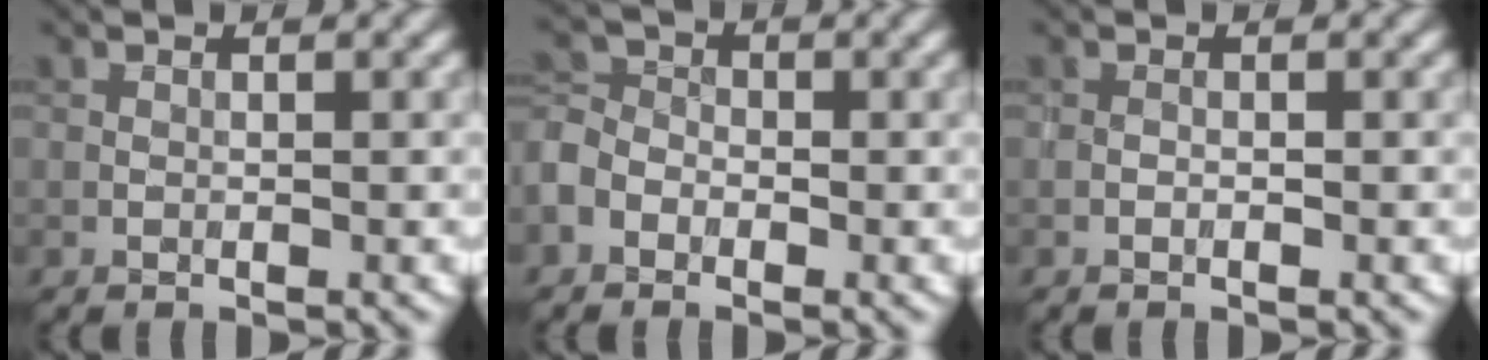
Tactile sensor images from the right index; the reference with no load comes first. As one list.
[{"total": 3.5, "force": [-1.8, 2.6, 1.4], "torque": [-0.029, 0.002, -0.047]}, {"total": 0.0}]